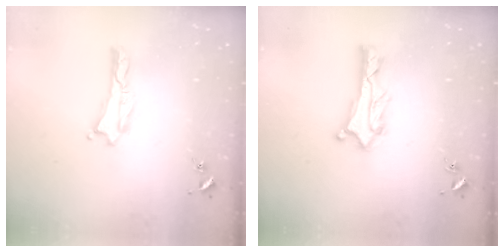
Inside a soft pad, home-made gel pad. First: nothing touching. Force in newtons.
{"total": 1.2, "press": 1.1, "slide": 0.1}